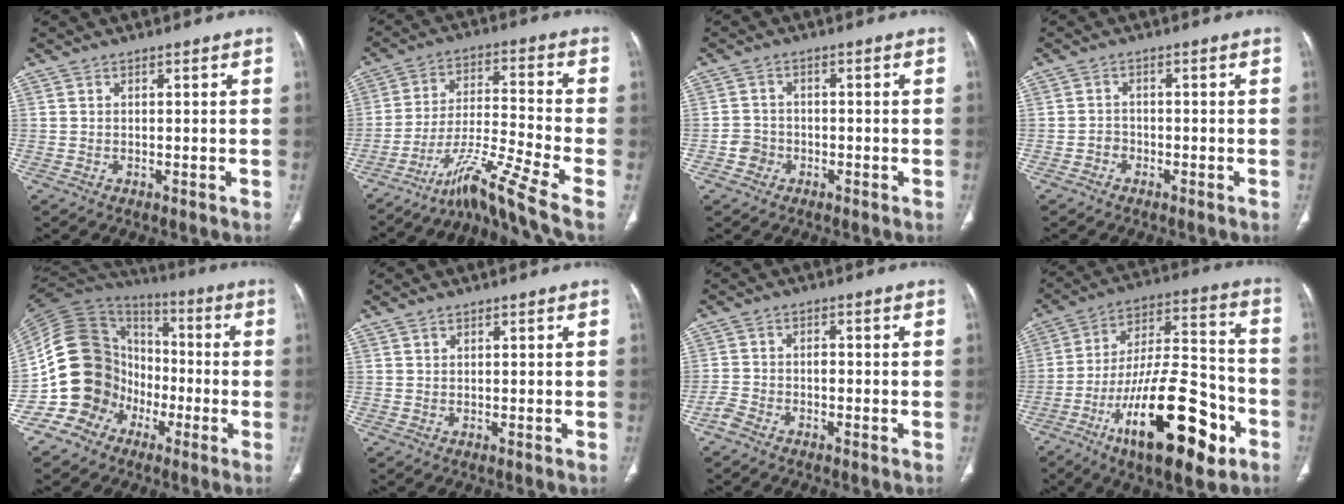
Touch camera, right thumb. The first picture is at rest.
{"total": 11.8, "force": [-8.4, -1.1, 8.2], "torque": [-0.174, 0.063, -0.149]}
{"total": 3.0, "force": [-1.3, 2.7, 0.5], "torque": [0.006, 0.016, -0.029]}
{"total": 1.8, "force": [-1.0, 1.5, 0.2], "torque": [0.002, 0.010, -0.023]}
{"total": 17.9, "force": [-5.9, 15.4, 7.1], "torque": [-0.107, 0.075, -0.107]}
{"total": 0.7, "force": [0.6, 0.4, 0.2], "torque": [-0.003, -0.003, 0.010]}
{"total": 3.0, "force": [-1.9, 1.7, 1.6], "torque": [-0.030, 0.017, -0.037]}
{"total": 25.4, "force": [-11.1, 9.4, 20.8], "torque": [-0.328, 0.058, -0.174]}